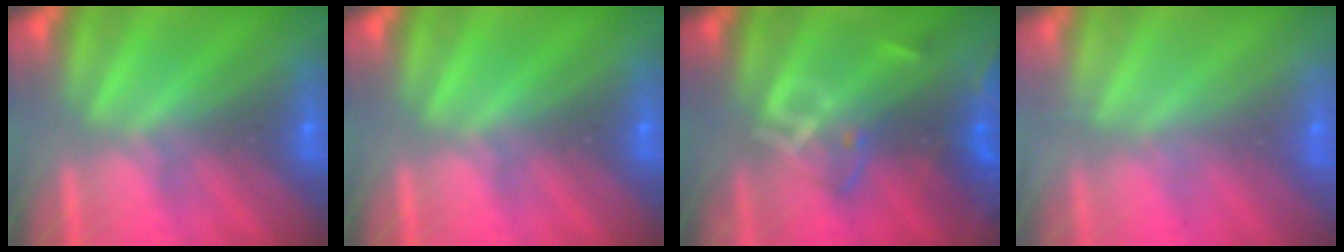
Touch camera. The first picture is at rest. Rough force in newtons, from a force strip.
{"total": 0.0}
{"total": 2.4}
{"total": 2.4}